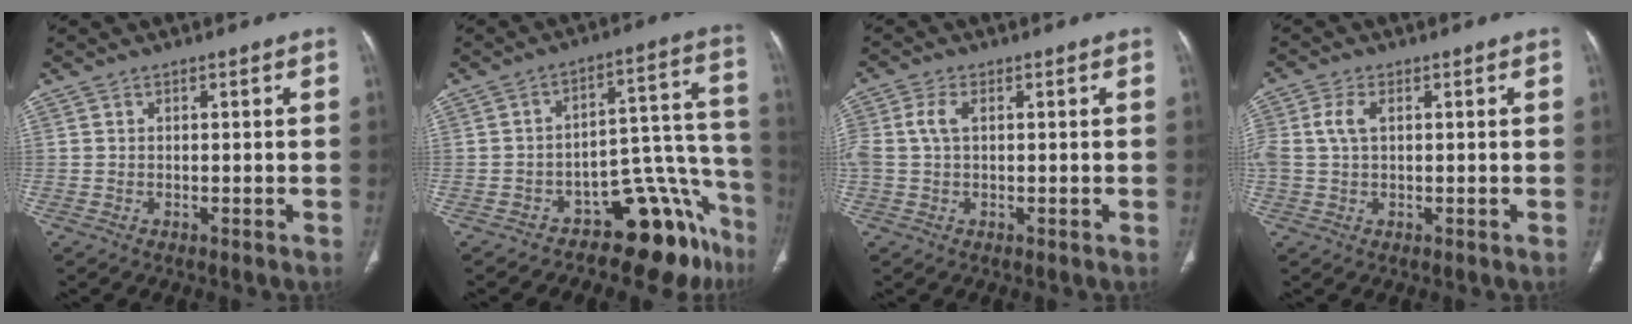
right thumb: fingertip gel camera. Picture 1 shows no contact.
{"total": 15.2, "force": [-11.1, 6.5, 8.1], "torque": [-0.020, 0.139, -0.160]}
{"total": 4.2, "force": [0.6, 2.4, 3.4], "torque": [-0.100, 0.012, 0.011]}
{"total": 4.7, "force": [1.0, 2.8, 3.7], "torque": [-0.102, 0.012, 0.019]}